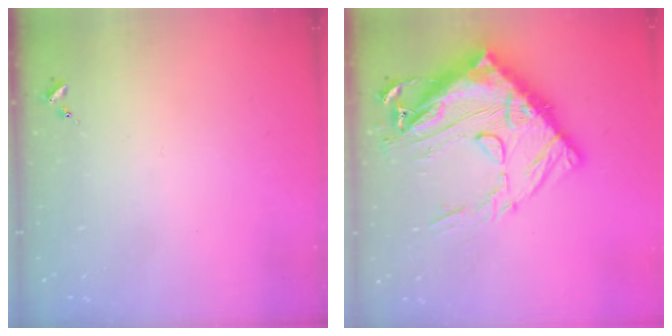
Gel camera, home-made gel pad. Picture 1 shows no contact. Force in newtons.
{"total": 27.3, "press": 27.2, "slide": 2.8}